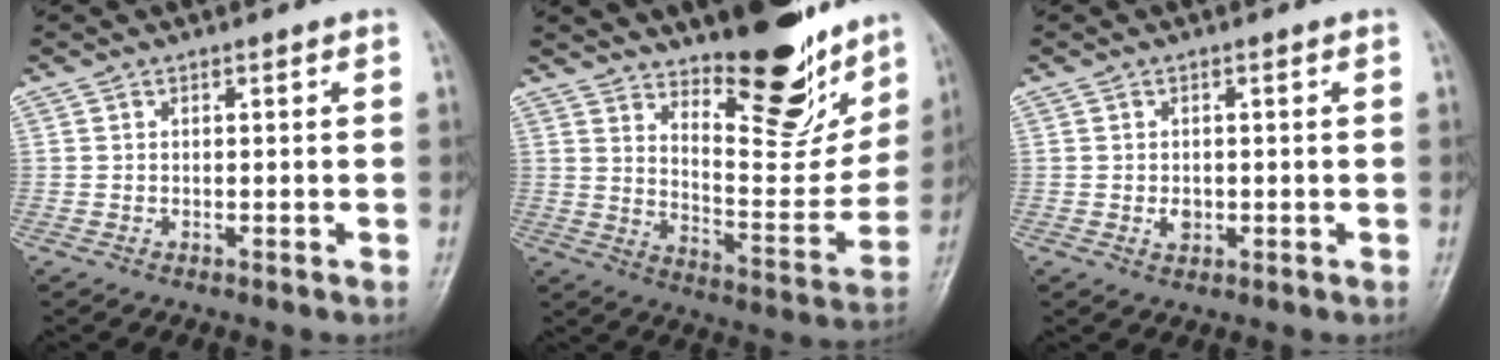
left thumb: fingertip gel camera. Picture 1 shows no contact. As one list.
[{"total": 20.3, "force": [14.3, 7.5, 12.3], "torque": [-0.119, -0.104, 0.219]}, {"total": 2.0, "force": [-0.3, 1.6, 1.2], "torque": [-0.012, 0.000, -0.002]}]